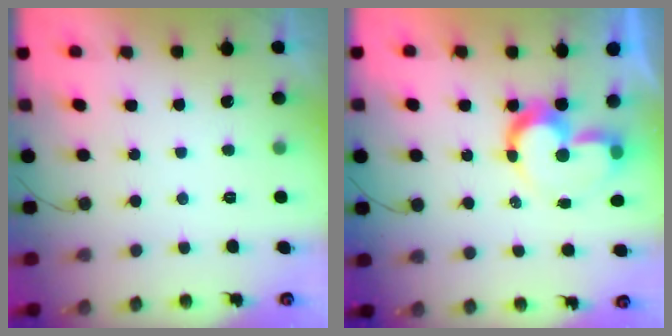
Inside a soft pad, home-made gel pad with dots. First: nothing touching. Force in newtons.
{"total": 10.5, "press": 10.4, "slide": 0.9}